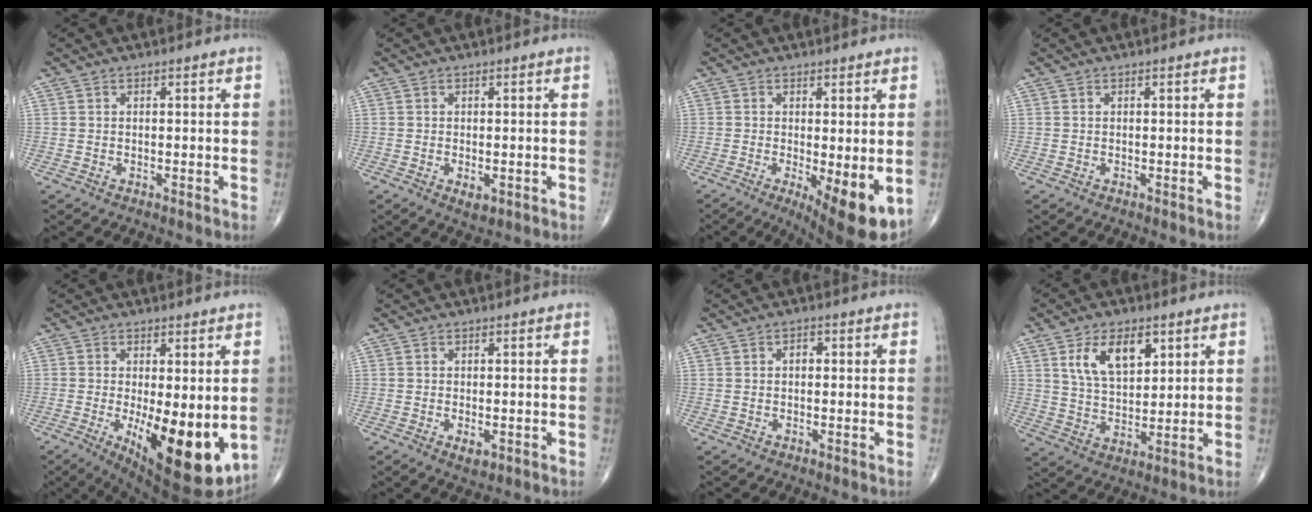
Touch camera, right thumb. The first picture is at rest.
{"total": 2.3, "force": [-0.7, 1.2, 1.8], "torque": [-0.026, -0.003, -0.007]}
{"total": 10.0, "force": [-2.7, 3.0, 9.2], "torque": [-0.128, -0.023, -0.033]}
{"total": 0.0}
{"total": 16.3, "force": [-2.9, 6.0, 14.8], "torque": [-0.204, -0.033, -0.022]}
{"total": 2.4, "force": [-0.7, 1.2, 1.9], "torque": [-0.027, -0.002, -0.009]}
{"total": 1.7, "force": [0.2, 1.1, 1.3], "torque": [-0.018, 0.008, 0.003]}
{"total": 10.5, "force": [4.6, 5.8, 7.5], "torque": [-0.111, -0.019, 0.090]}